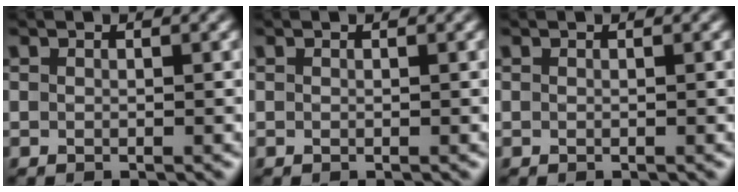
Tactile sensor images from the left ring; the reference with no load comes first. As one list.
[{"total": 0.0}, {"total": 0.0}]